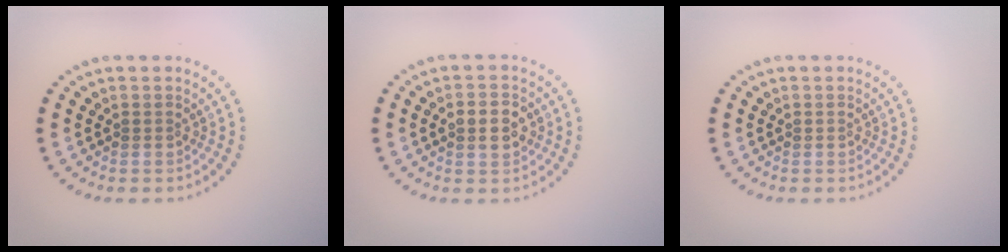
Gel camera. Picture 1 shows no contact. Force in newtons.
{"total": 2.3, "press": 2.3, "slide": 0.1}
{"total": 0.0}